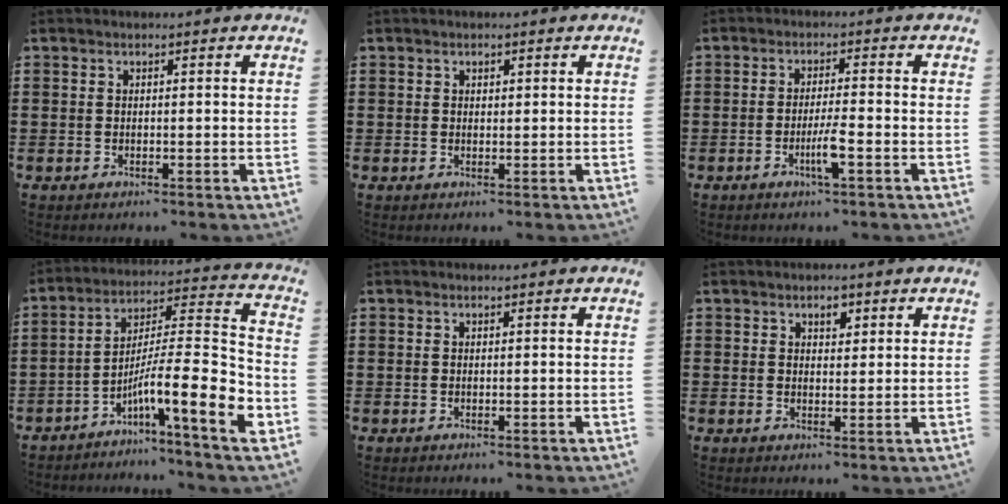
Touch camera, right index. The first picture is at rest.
{"total": 0.6, "force": [0.4, 0.4, 0.3], "torque": [-0.006, 0.003, 0.007]}
{"total": 4.1, "force": [-1.9, 0.1, 3.7], "torque": [-0.069, -0.009, -0.034]}
{"total": 12.3, "force": [-5.2, 1.8, 11.0], "torque": [-0.185, -0.022, -0.099]}
{"total": 0.0}
{"total": 2.3, "force": [1.4, 1.3, 1.2], "torque": [-0.020, 0.002, 0.024]}